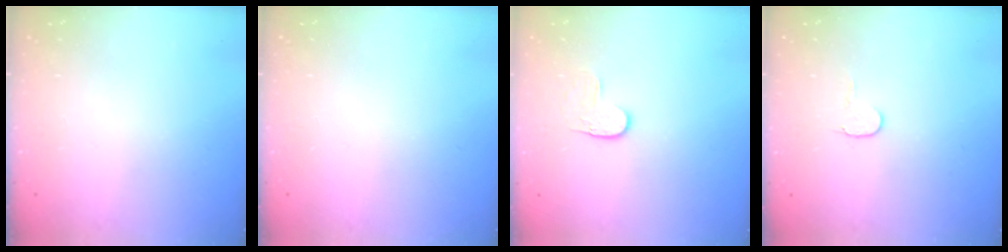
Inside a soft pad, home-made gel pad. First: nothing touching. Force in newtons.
{"total": 0.0}
{"total": 3.4, "press": 3.4, "slide": 0.3}
{"total": 3.6, "press": 3.6, "slide": 0.4}